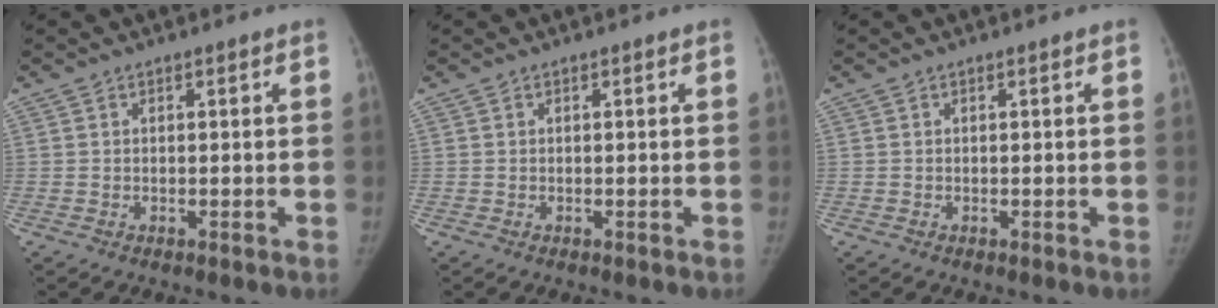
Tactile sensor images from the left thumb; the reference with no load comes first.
{"total": 0.0}
{"total": 0.0}